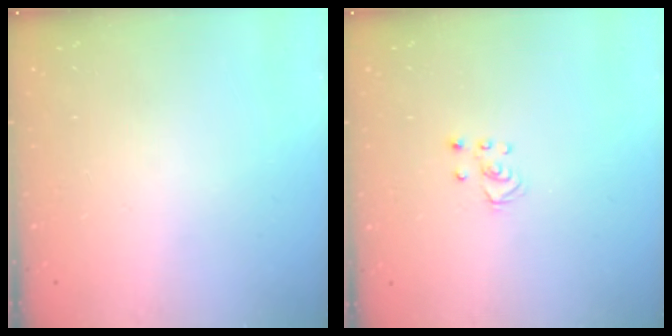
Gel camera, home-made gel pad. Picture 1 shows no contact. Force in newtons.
{"total": 2.5, "press": 2.5, "slide": 0.2}